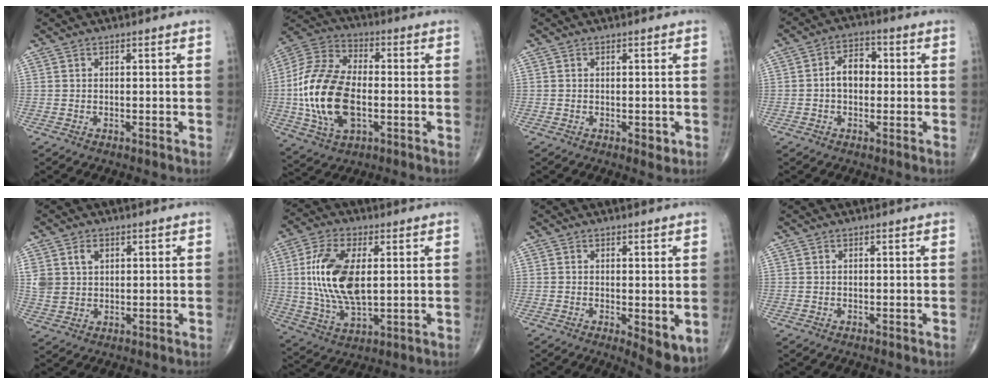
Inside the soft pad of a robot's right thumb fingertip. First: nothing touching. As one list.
[{"total": 19.7, "force": [-2.5, 11.3, 16.0], "torque": [-0.329, 0.014, -0.045]}, {"total": 1.7, "force": [-0.4, 0.9, 1.3], "torque": [-0.013, -0.002, -0.005]}, {"total": 5.8, "force": [-0.2, 4.0, 4.2], "torque": [-0.055, 0.021, -0.012]}, {"total": 5.7, "force": [2.2, 4.2, 3.2], "torque": [-0.054, -0.003, 0.049]}, {"total": 15.1, "force": [1.9, 7.3, 13.1], "torque": [-0.262, -0.010, 0.040]}, {"total": 6.1, "force": [-1.0, 2.3, 5.5], "torque": [-0.072, -0.018, -0.010]}, {"total": 0.0}]